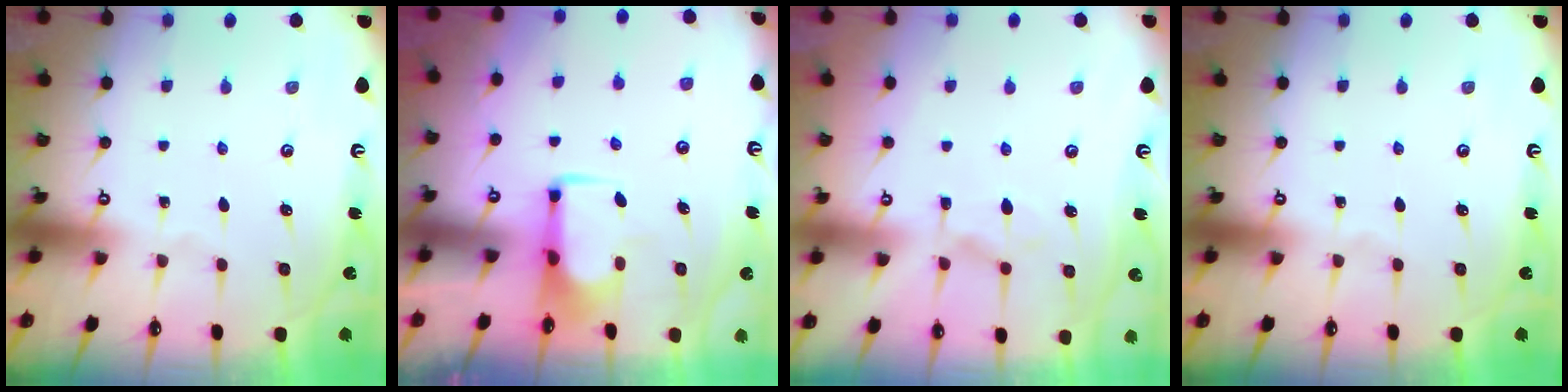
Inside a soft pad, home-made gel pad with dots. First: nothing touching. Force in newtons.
{"total": 2.0, "press": 1.9, "slide": 0.4}
{"total": 1.4, "press": 0.3, "slide": 1.3}
{"total": 0.0}